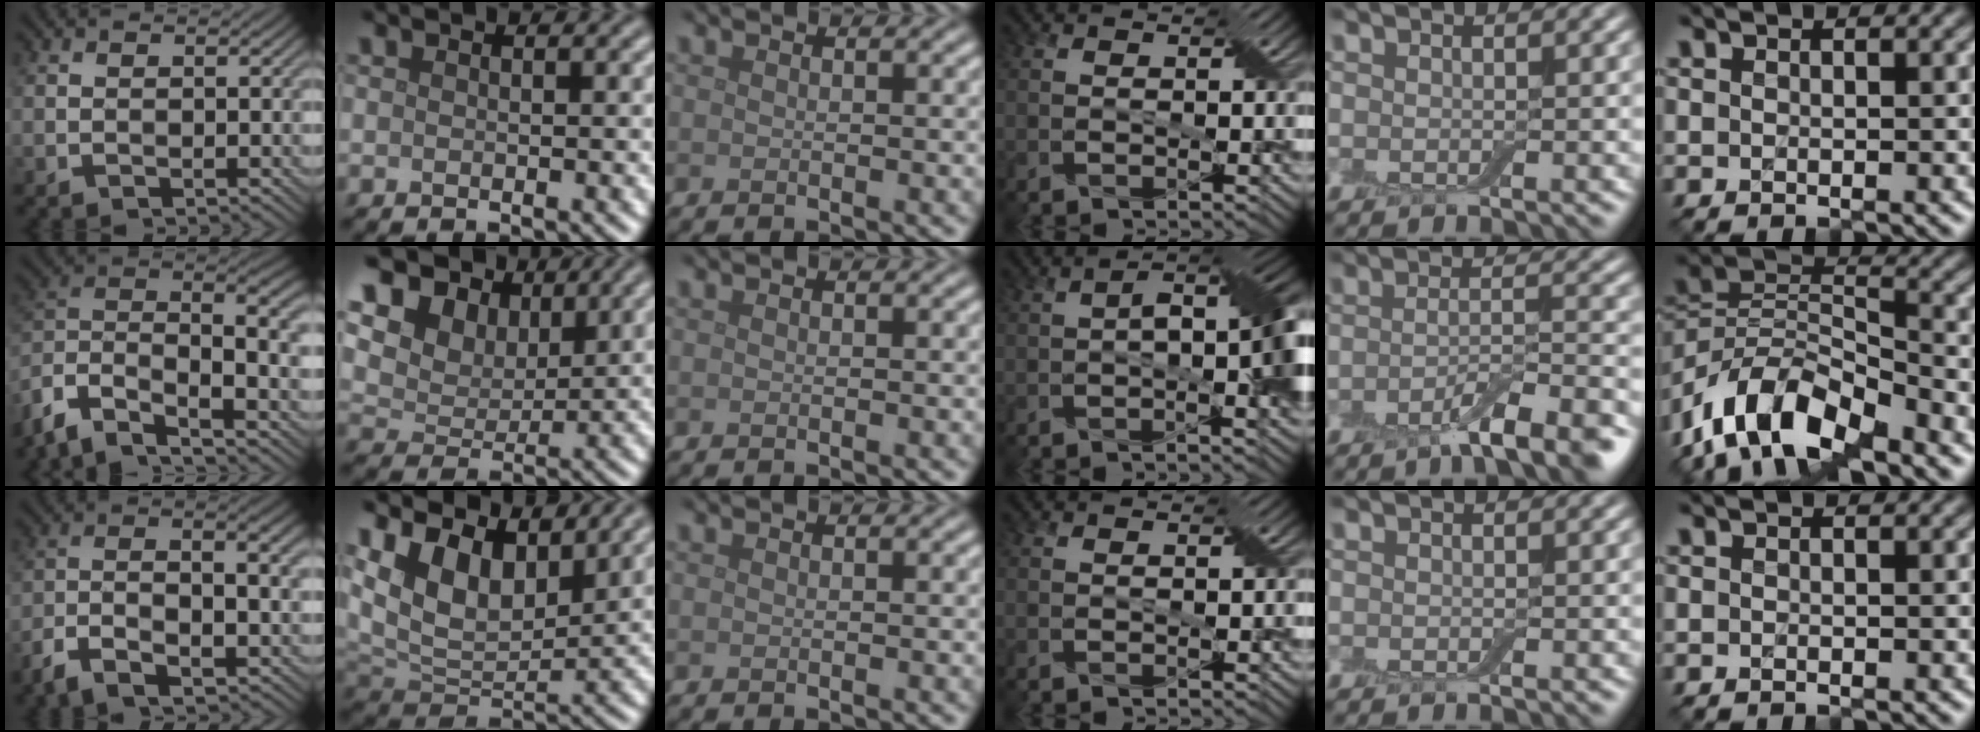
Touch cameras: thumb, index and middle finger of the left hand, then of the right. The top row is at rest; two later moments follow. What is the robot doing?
{"motion": "insert", "object": "backpack"}